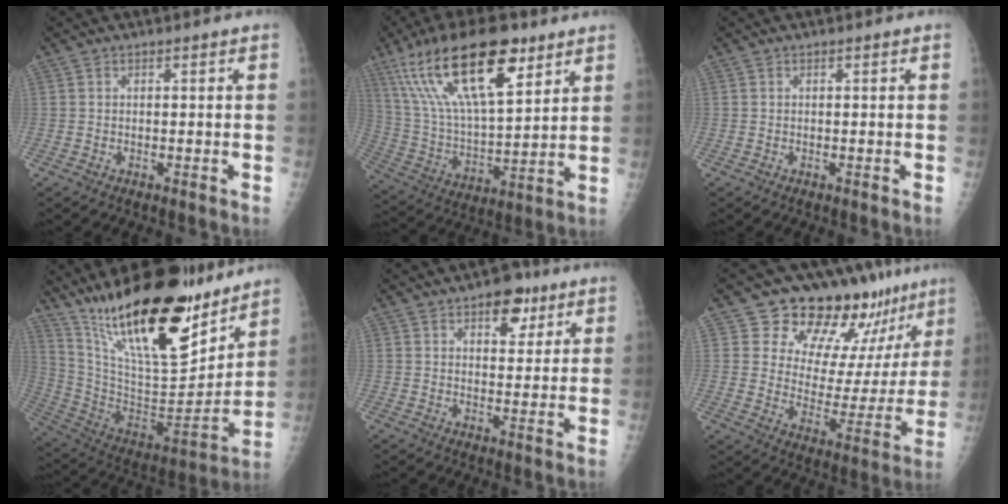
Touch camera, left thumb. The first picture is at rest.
{"total": 23.2, "force": [12.9, 8.5, 17.3], "torque": [-0.299, -0.031, 0.239]}
{"total": 0.0}
{"total": 28.2, "force": [19.8, 8.8, 18.1], "torque": [-0.265, -0.099, 0.342]}
{"total": 7.0, "force": [3.9, 4.1, 4.1], "torque": [-0.023, -0.014, 0.050]}
{"total": 19.3, "force": [14.9, 8.9, 8.3], "torque": [-0.058, -0.091, 0.203]}